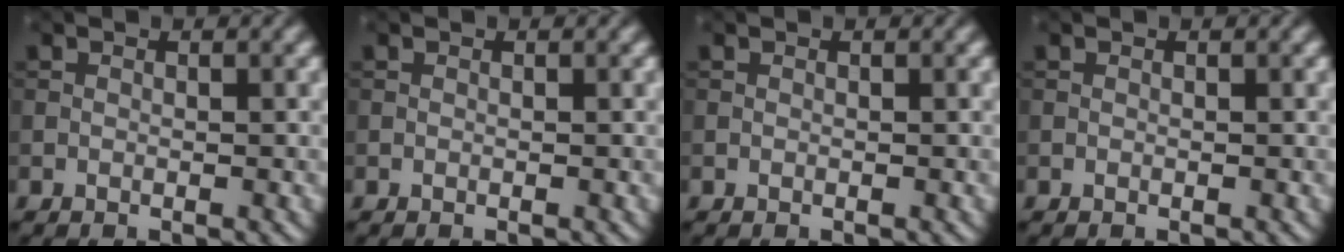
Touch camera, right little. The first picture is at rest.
{"total": 0.0}
{"total": 0.0}
{"total": 0.0}